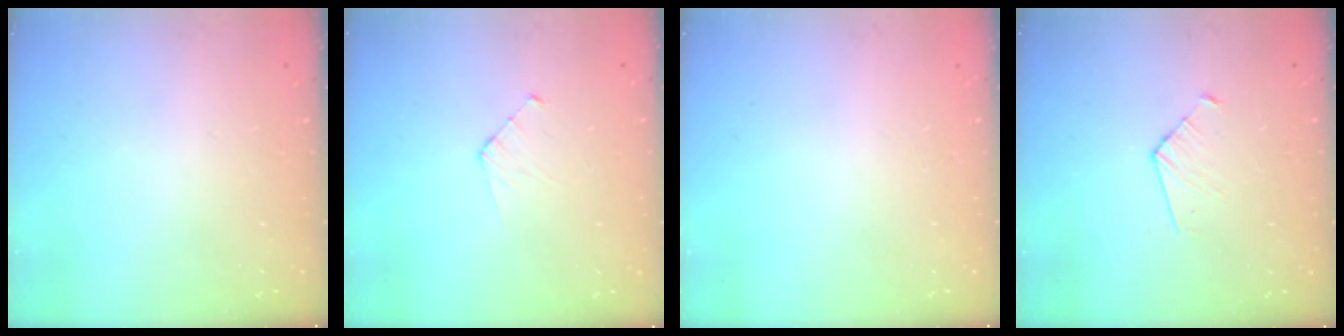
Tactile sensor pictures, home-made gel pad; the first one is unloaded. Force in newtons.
{"total": 3.6, "press": 3.6, "slide": 0.3}
{"total": 0.0}
{"total": 4.3, "press": 4.3, "slide": 0.3}